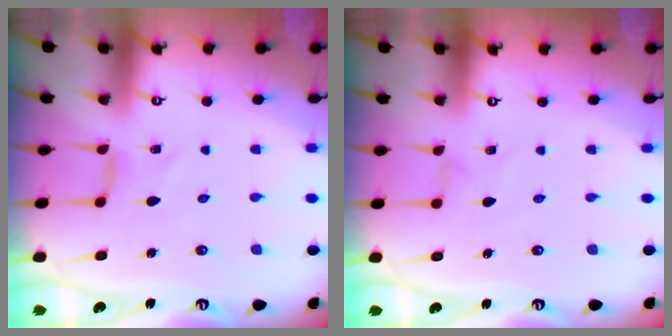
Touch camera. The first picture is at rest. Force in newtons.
{"total": 0.0}